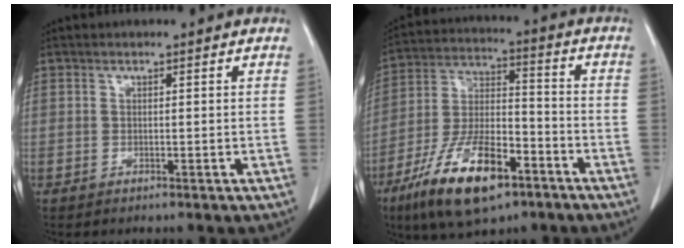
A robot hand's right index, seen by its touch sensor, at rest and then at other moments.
{"total": 16.2, "force": [-9.3, 5.5, 12.0], "torque": [-0.241, -0.008, -0.163]}